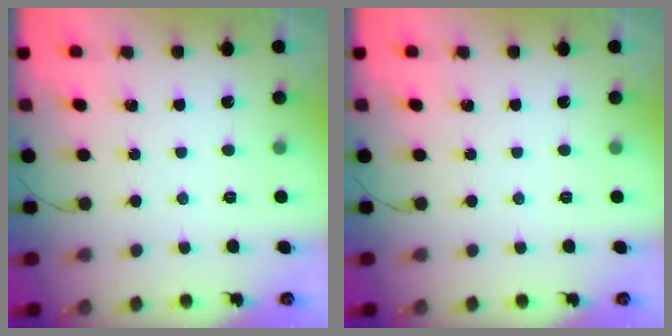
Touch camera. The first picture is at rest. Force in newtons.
{"total": 0.0}